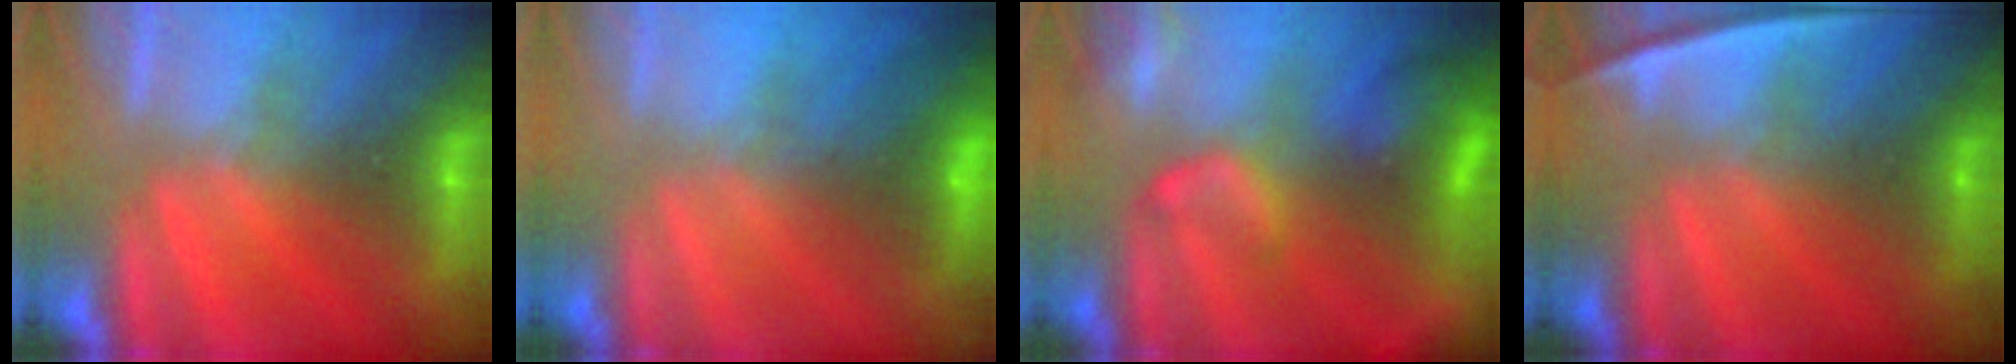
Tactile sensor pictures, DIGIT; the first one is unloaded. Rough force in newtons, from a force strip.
{"total": 2.7}
{"total": 8.6}
{"total": 2.4}